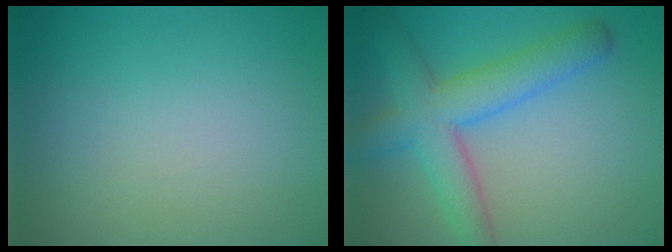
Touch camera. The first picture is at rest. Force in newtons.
{"total": 6.6, "press": 6.6, "slide": 0.2}